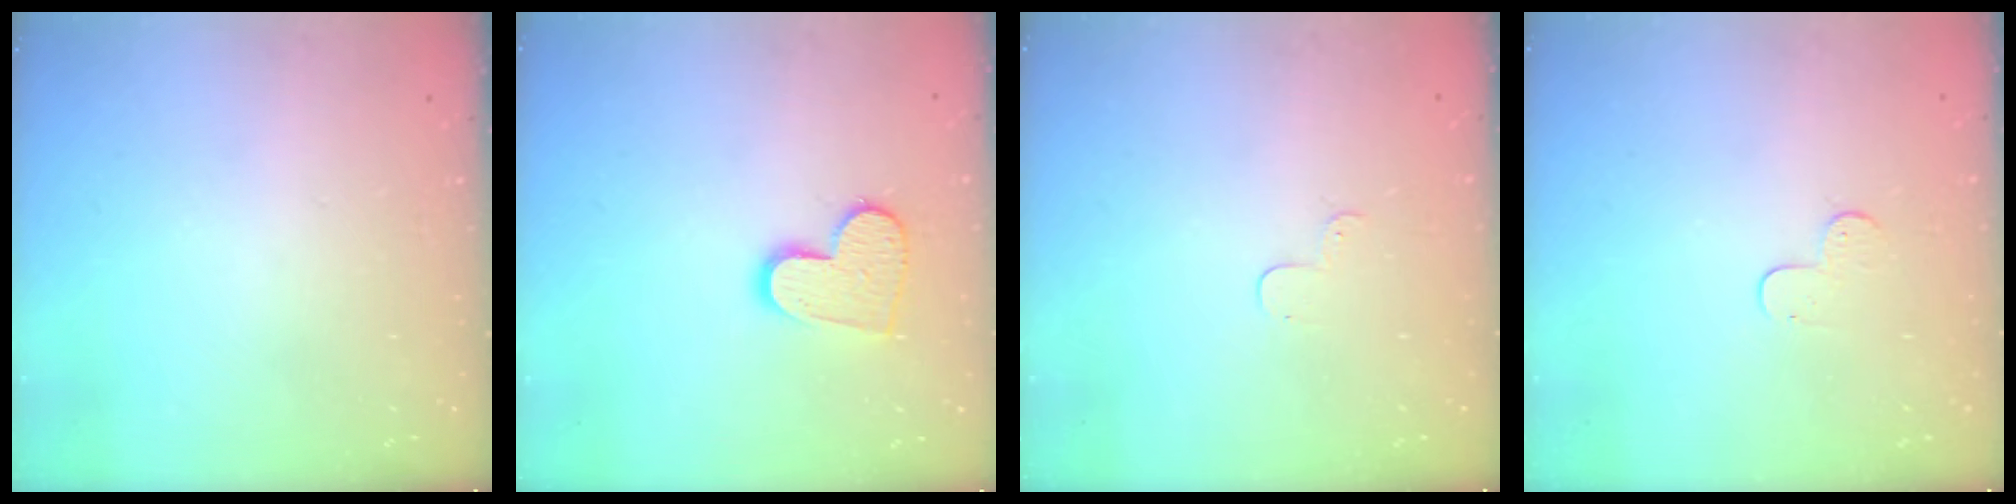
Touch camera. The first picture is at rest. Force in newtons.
{"total": 11.4, "press": 11.4, "slide": 0.9}
{"total": 2.9, "press": 2.8, "slide": 0.3}
{"total": 4.4, "press": 4.4, "slide": 0.5}